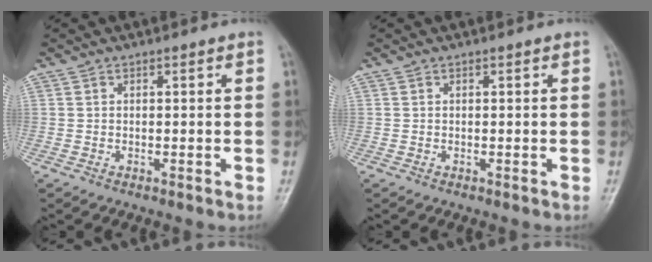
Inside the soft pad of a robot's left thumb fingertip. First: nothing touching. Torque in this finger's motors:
{"motor_torque": [0.02, 0.02, -0.03, -0.02, 0.00]}